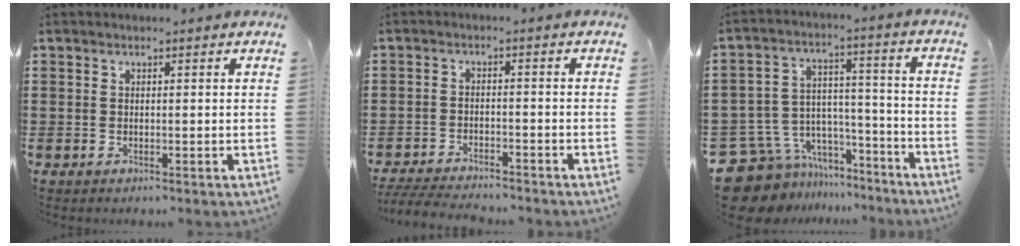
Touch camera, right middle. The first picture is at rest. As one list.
[{"total": 4.4, "force": [-4.3, 0.5, 0.9], "torque": [-0.027, -0.005, -0.091]}, {"total": 9.3, "force": [-7.4, 5.5, 1.1], "torque": [-0.055, 0.007, -0.141]}]